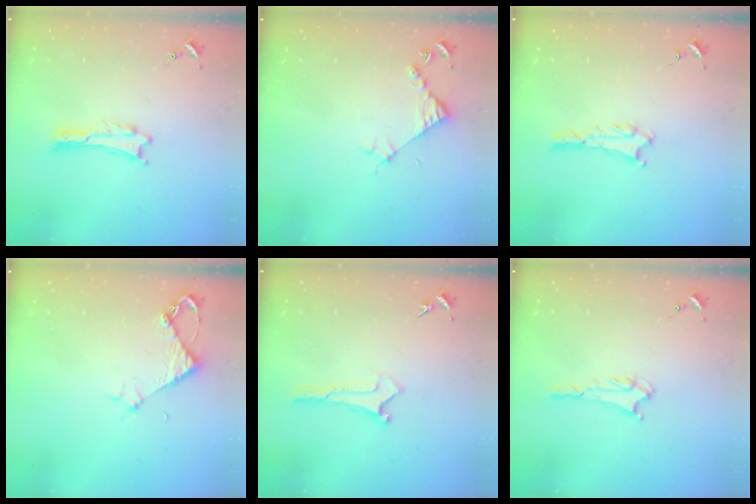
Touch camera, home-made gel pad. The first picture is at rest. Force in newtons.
{"total": 4.5, "press": 4.5, "slide": 0.4}
{"total": 0.7, "press": 0.7, "slide": 0.1}
{"total": 3.2, "press": 3.2, "slide": 0.2}
{"total": 0.0}
{"total": 1.6, "press": 1.6, "slide": 0.1}